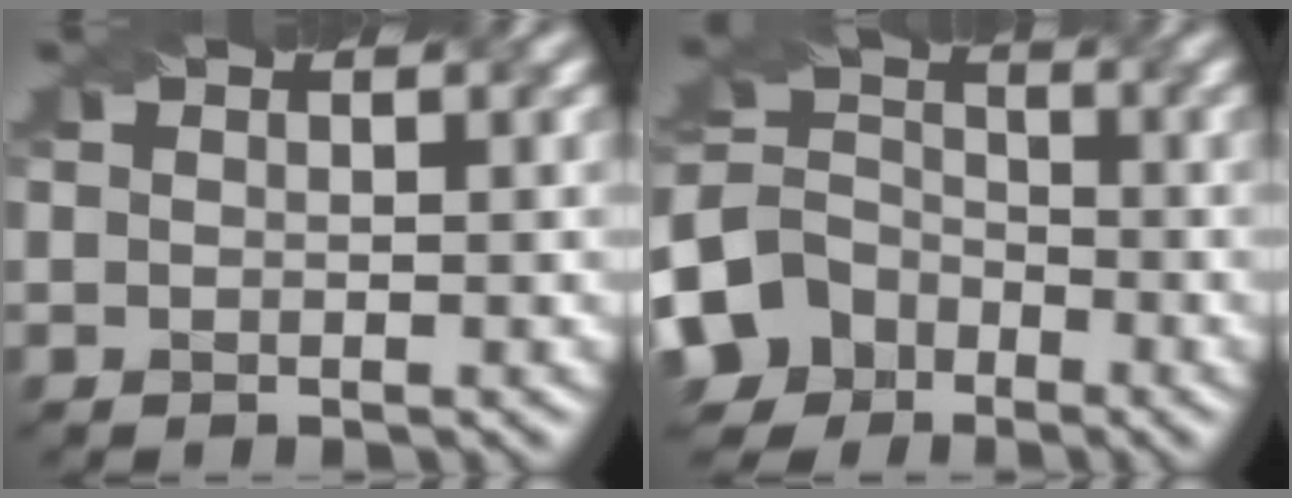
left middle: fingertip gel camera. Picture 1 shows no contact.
{"total": 8.1, "force": [-5.0, 6.1, 2.2], "torque": [-0.058, 0.000, -0.099]}